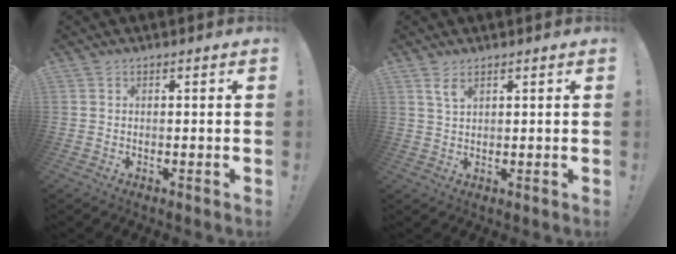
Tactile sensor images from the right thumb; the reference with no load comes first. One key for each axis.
{"total": 3.3, "fx": 2.0, "fy": 1.3, "fz": 2.4, "tx": -0.047, "ty": -0.003, "tz": 0.035}